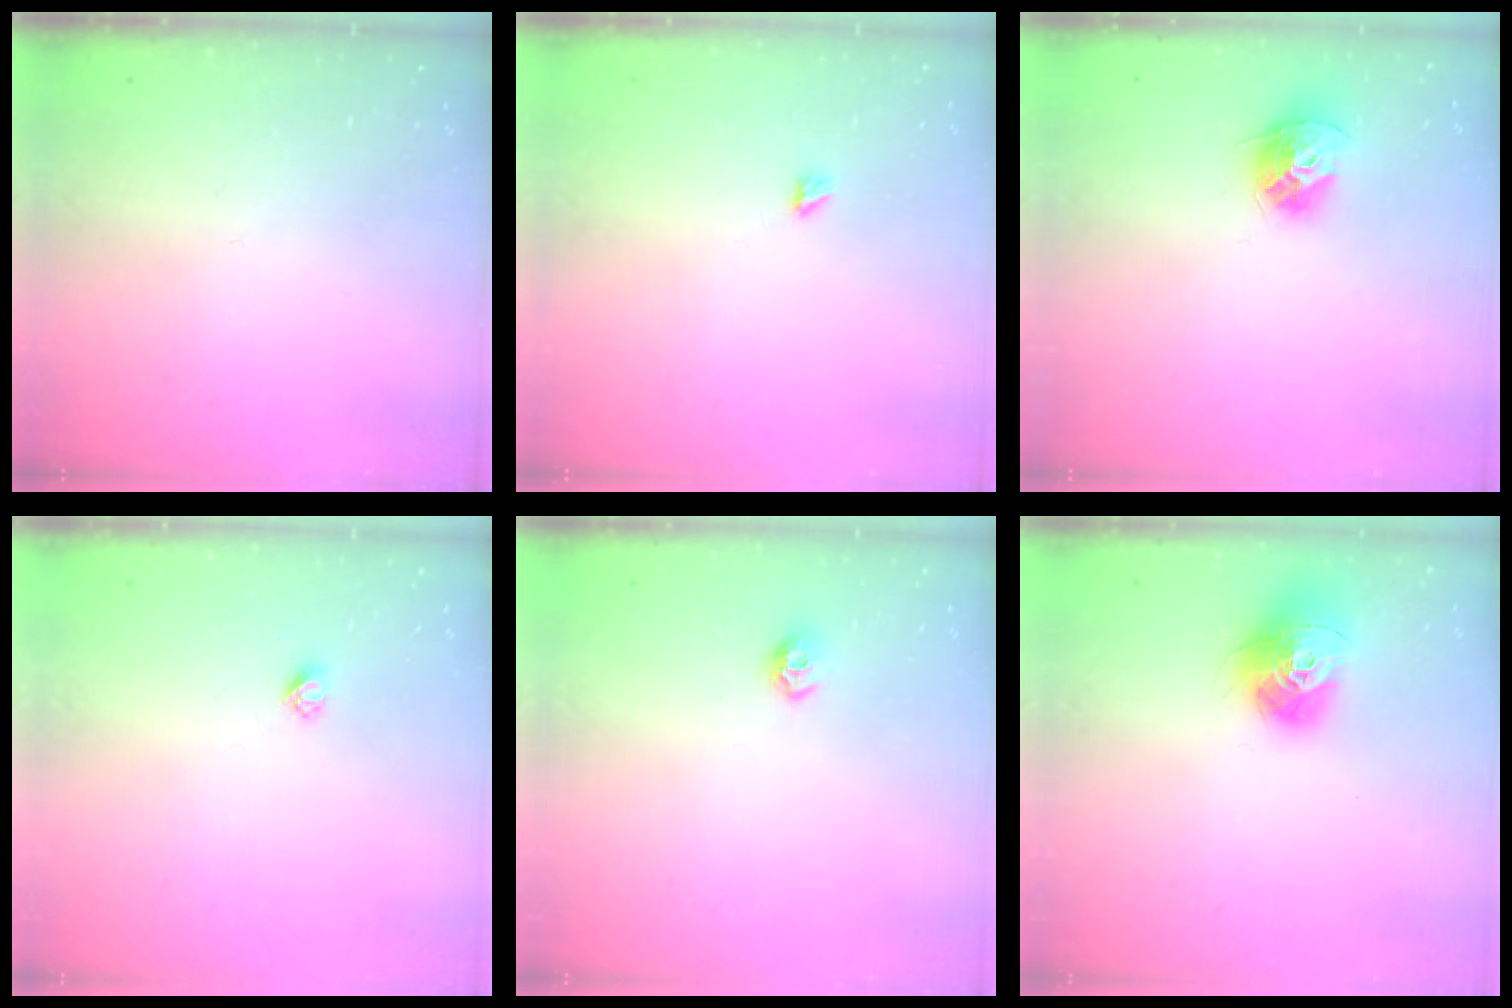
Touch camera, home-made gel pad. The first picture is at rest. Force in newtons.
{"total": 2.9, "press": 2.9, "slide": 0.5}
{"total": 11.1, "press": 11.0, "slide": 0.9}
{"total": 2.7, "press": 2.6, "slide": 0.3}
{"total": 7.2, "press": 7.2, "slide": 1.0}
{"total": 14.1, "press": 14.1, "slide": 1.3}